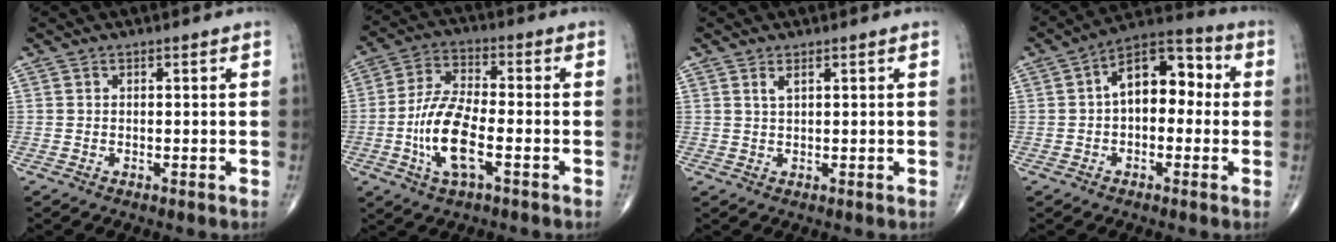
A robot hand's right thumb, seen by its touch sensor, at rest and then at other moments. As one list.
[{"total": 11.8, "force": [-3.4, 4.2, 10.5], "torque": [-0.216, 0.017, -0.069]}, {"total": 1.3, "force": [0.7, 0.2, 1.0], "torque": [-0.020, -0.001, 0.016]}, {"total": 12.3, "force": [1.8, 6.9, 10.0], "torque": [-0.137, 0.037, 0.015]}]